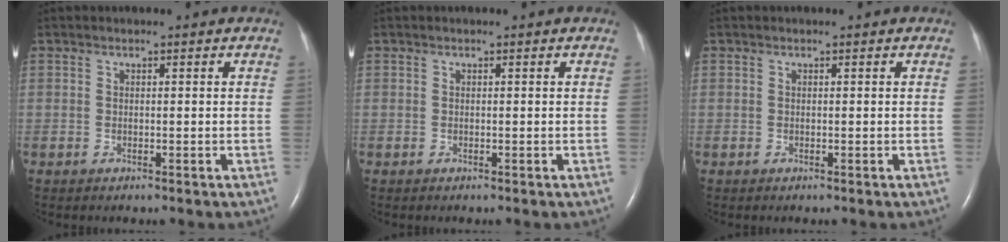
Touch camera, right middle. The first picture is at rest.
{"total": 0.0}
{"total": 0.0}